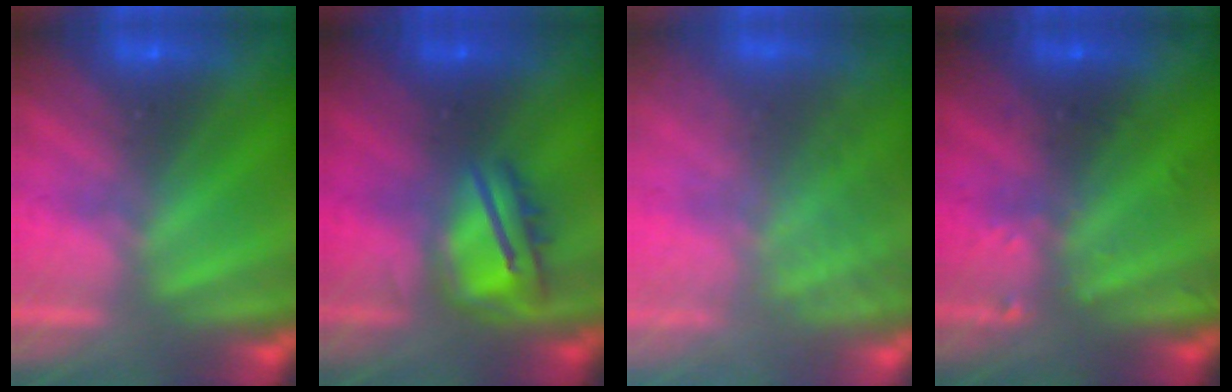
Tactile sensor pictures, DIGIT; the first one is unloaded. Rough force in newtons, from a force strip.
{"total": 3.8}
{"total": 7.6}
{"total": 2.4}